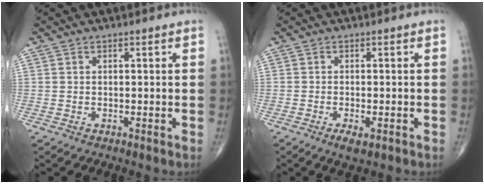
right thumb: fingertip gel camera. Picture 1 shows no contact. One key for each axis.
{"total": 2.9, "fx": -1.5, "fy": 1.0, "fz": 2.3, "tx": -0.042, "ty": -0.003, "tz": -0.023}